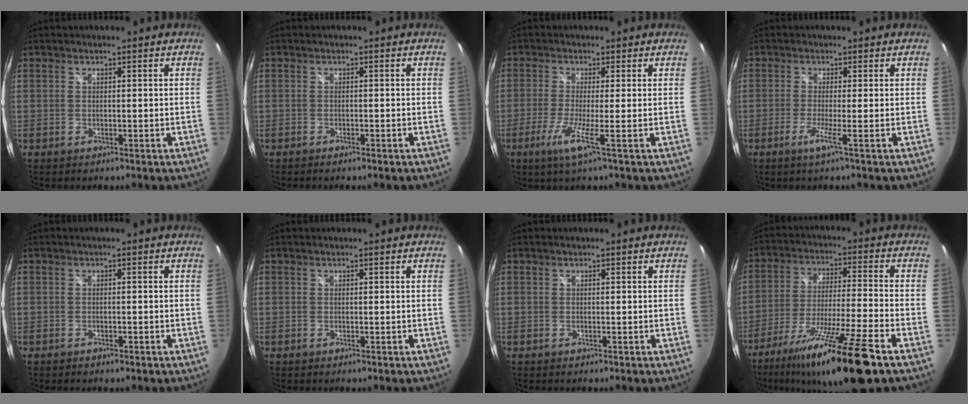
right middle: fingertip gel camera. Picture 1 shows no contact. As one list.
[{"total": 0.9, "force": [-0.8, 0.1, 0.4], "torque": [-0.008, -0.003, -0.014]}, {"total": 5.1, "force": [-2.1, -1.3, 4.5], "torque": [-0.116, -0.015, -0.045]}, {"total": 2.6, "force": [-1.1, -1.1, 2.1], "torque": [-0.049, -0.010, -0.029]}, {"total": 1.5, "force": [-1.2, 0.6, 0.7], "torque": [-0.014, -0.005, -0.018]}, {"total": 0.0}, {"total": 0.0}, {"total": 19.5, "force": [-13.7, -0.5, 13.9], "torque": [-0.263, -0.045, -0.231]}]